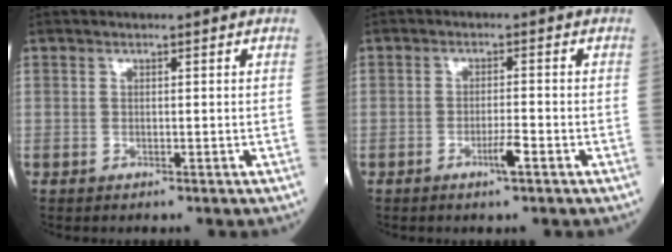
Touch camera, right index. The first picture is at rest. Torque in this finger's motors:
{"motor_torque": [0.75, -0.19, 0.33, 0.06]}